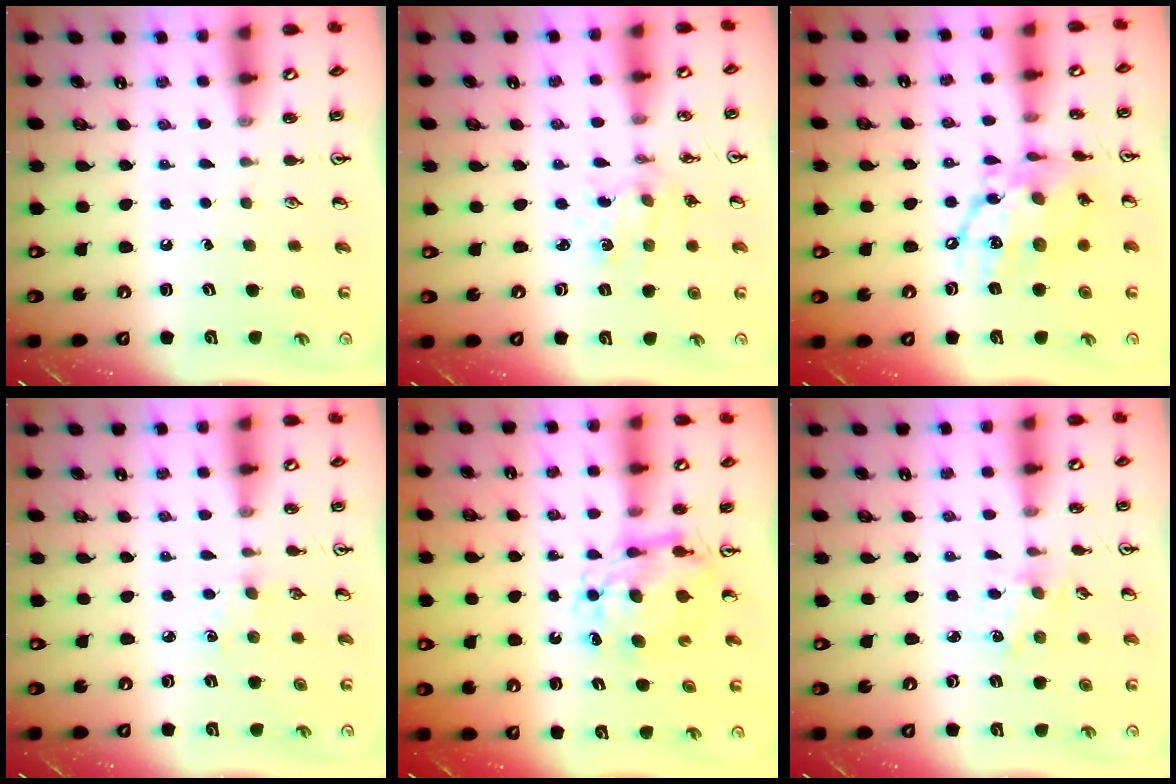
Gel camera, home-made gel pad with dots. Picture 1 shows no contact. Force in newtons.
{"total": 2.0, "press": 2.0, "slide": 0.3}
{"total": 14.6, "press": 14.5, "slide": 1.5}
{"total": 2.9, "press": 2.9, "slide": 0.4}
{"total": 8.8, "press": 8.8, "slide": 0.9}
{"total": 1.4, "press": 1.3, "slide": 0.2}